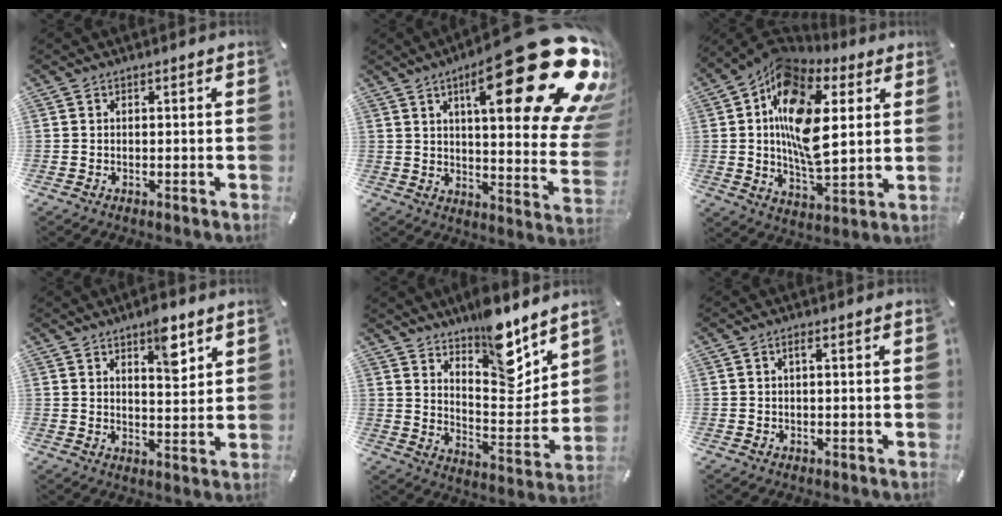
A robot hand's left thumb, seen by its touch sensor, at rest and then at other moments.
{"total": 35.3, "force": [16.1, 11.3, 29.3], "torque": [-0.387, -0.116, 0.275]}
{"total": 18.7, "force": [4.5, 10.9, 14.5], "torque": [-0.271, -0.012, 0.072]}
{"total": 7.4, "force": [4.9, 2.9, 4.6], "torque": [-0.046, -0.032, 0.078]}
{"total": 14.3, "force": [11.1, 5.8, 6.8], "torque": [-0.083, -0.090, 0.196]}
{"total": 1.3, "force": [0.3, 0.4, 1.2], "torque": [-0.024, 0.004, 0.003]}